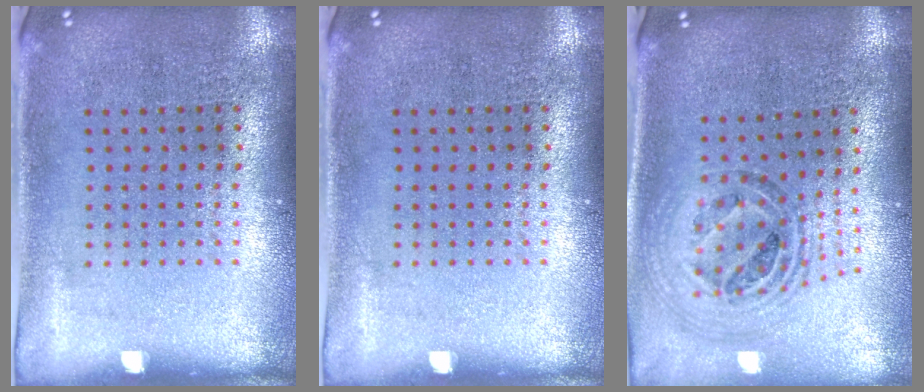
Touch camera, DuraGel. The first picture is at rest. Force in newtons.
{"total": 0.0}
{"total": 1.3, "press": 1.2, "slide": 0.6}